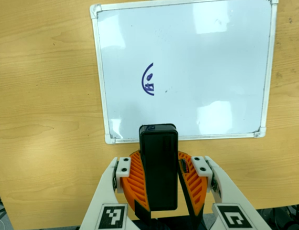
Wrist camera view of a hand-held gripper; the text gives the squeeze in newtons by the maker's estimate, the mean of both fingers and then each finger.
{"total": 11.1, "left": 10.4, "right": 11.8}